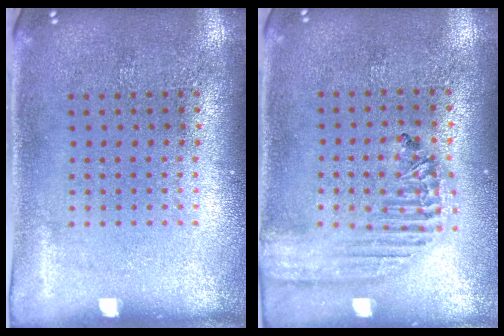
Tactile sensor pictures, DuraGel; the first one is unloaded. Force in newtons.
{"total": 1.8, "press": 1.7, "slide": 0.6}